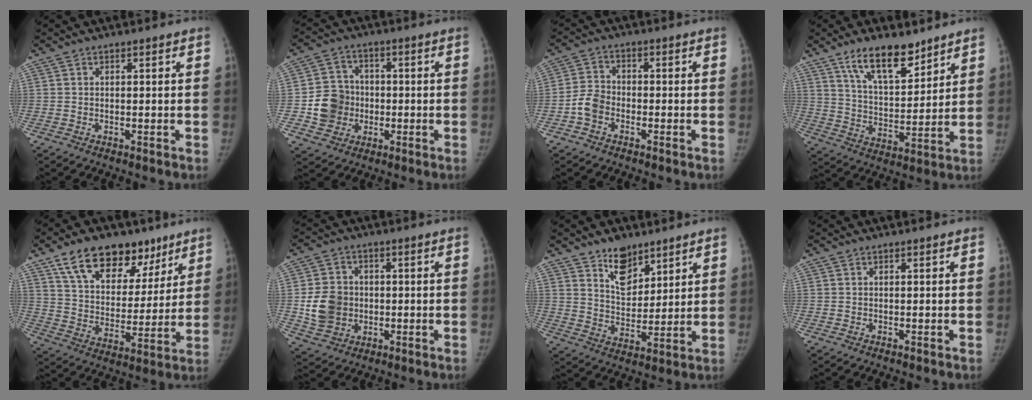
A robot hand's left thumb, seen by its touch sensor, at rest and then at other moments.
{"total": 9.5, "force": [-1.5, 8.7, 3.5], "torque": [-0.032, 0.014, -0.025]}
{"total": 4.8, "force": [-2.0, 3.6, 2.5], "torque": [-0.041, 0.017, -0.046]}
{"total": 13.0, "force": [9.1, 5.2, 7.7], "torque": [-0.101, -0.061, 0.166]}
{"total": 19.6, "force": [12.2, 11.6, 10.0], "torque": [-0.112, -0.035, 0.202]}
{"total": 9.7, "force": [-0.6, 8.4, 4.7], "torque": [-0.063, 0.005, -0.005]}
{"total": 9.0, "force": [6.2, 4.9, 4.1], "torque": [-0.036, -0.048, 0.113]}
{"total": 0.0}